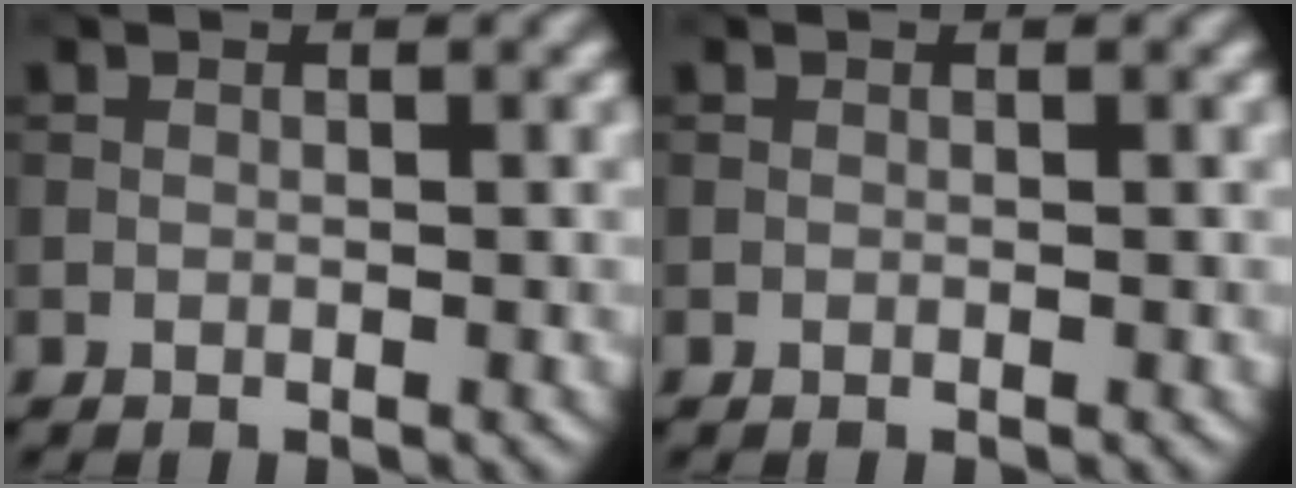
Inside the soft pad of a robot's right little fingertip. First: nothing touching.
{"total": 0.0}